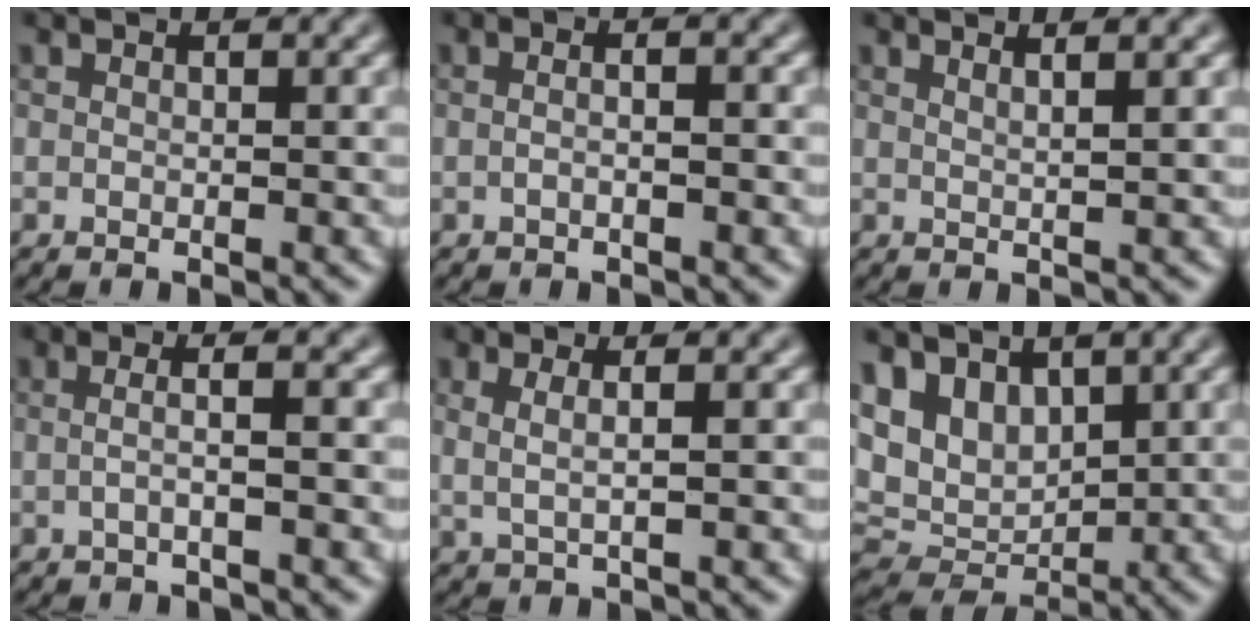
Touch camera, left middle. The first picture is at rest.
{"total": 2.6, "force": [0.3, 1.2, 2.3], "torque": [-0.010, 0.006, -0.022]}
{"total": 2.6, "force": [1.6, 0.9, 1.8], "torque": [-0.005, 0.011, -0.002]}
{"total": 2.5, "force": [-0.1, 0.8, 2.4], "torque": [-0.031, -0.003, -0.014]}
{"total": 2.3, "force": [0.6, 0.9, 2.0], "torque": [-0.036, -0.008, 0.004]}
{"total": 6.7, "force": [2.9, 4.7, 3.6], "torque": [-0.078, 0.000, 0.056]}